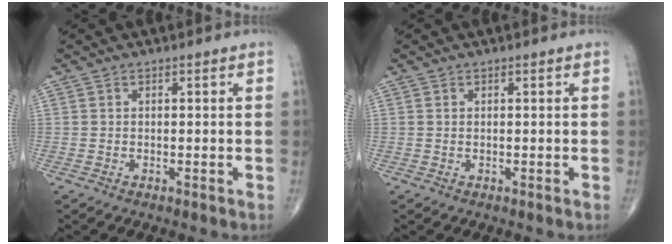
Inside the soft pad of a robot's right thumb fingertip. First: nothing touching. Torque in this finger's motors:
{"motor_torque": [0.36, 0.19, -0.24, -0.15, 0.09]}